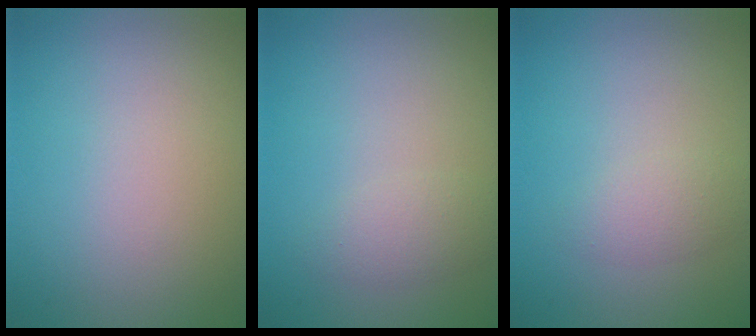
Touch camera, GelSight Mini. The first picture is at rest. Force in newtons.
{"total": 1.9, "press": 1.9, "slide": 0.1}
{"total": 1.8, "press": 1.8, "slide": 0.1}